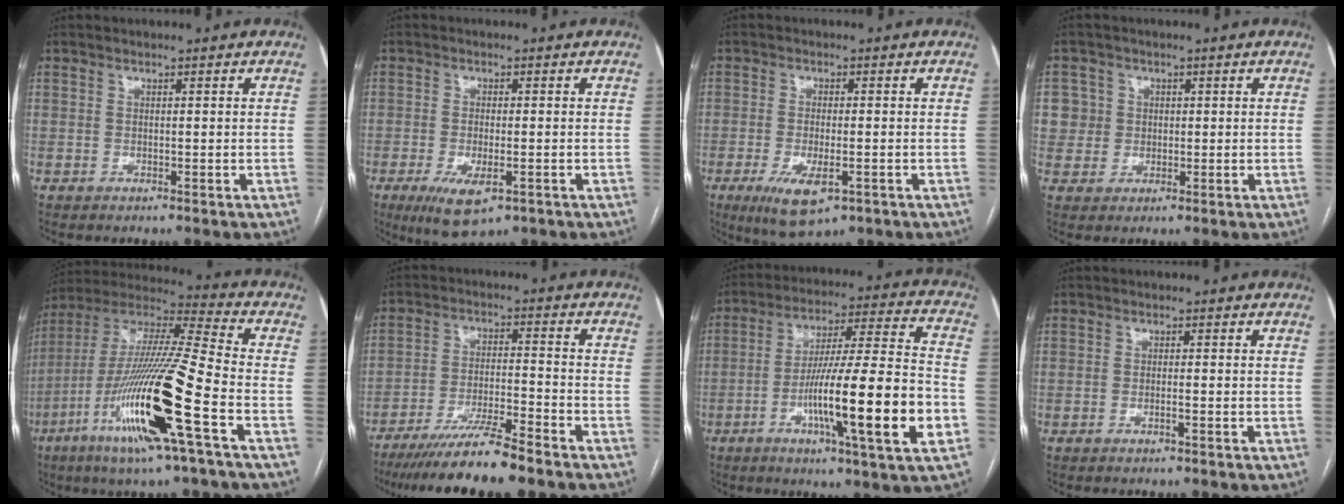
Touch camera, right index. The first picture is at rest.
{"total": 7.1, "force": [-3.3, 2.4, 5.8], "torque": [-0.104, -0.017, -0.046]}
{"total": 7.6, "force": [-3.4, 2.5, 6.3], "torque": [-0.117, -0.018, -0.049]}
{"total": 4.4, "force": [0.9, 4.3, -0.2], "torque": [0.017, 0.012, 0.021]}
{"total": 22.2, "force": [-8.3, 0.5, 20.6], "torque": [-0.423, -0.029, -0.160]}
{"total": 10.6, "force": [-8.6, -0.3, 6.2], "torque": [-0.101, -0.027, -0.149]}
{"total": 19.9, "force": [-6.1, 0.3, 19.0], "torque": [-0.297, -0.006, -0.097]}
{"total": 0.9, "force": [-0.4, -0.1, 0.7], "torque": [-0.017, 0.001, -0.005]}